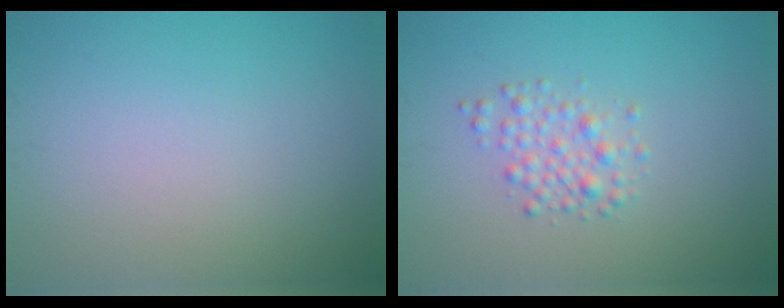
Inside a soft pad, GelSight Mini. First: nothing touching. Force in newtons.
{"total": 2.1, "press": 2.1, "slide": 0.0}